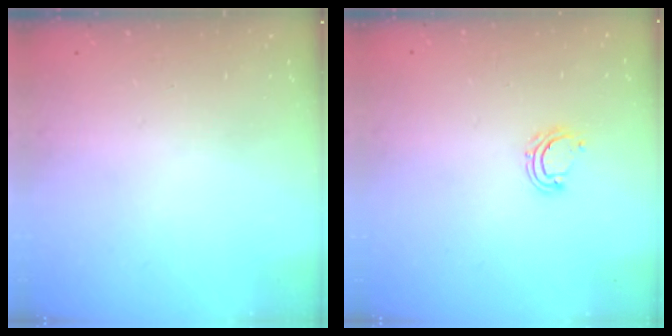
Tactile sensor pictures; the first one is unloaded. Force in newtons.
{"total": 4.7, "press": 4.6, "slide": 0.3}